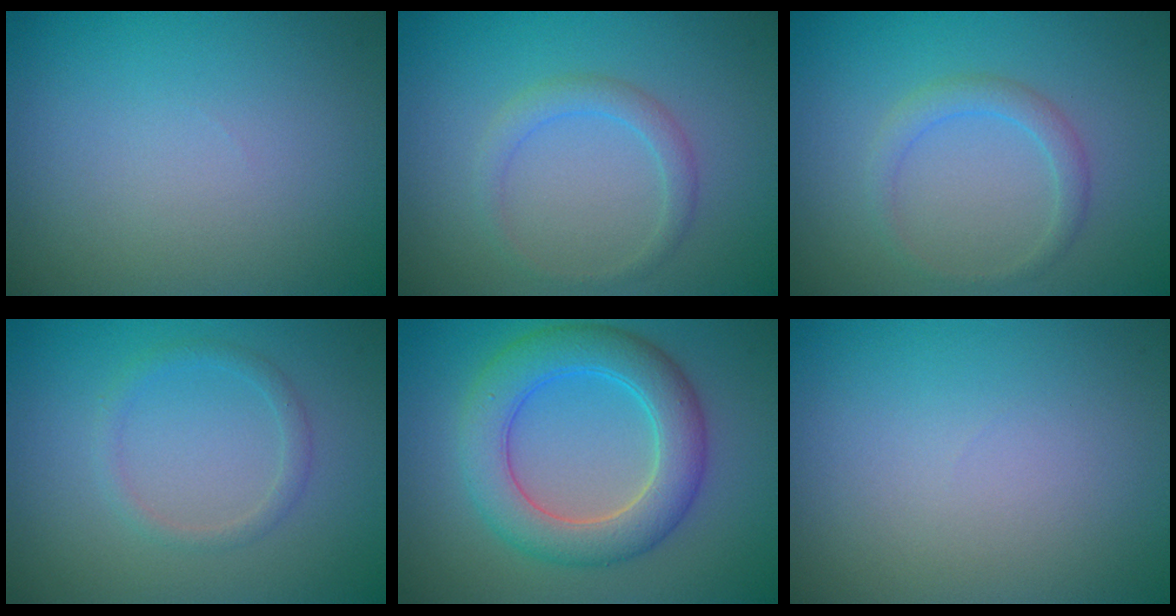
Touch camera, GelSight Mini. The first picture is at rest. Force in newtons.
{"total": 1.8, "press": 1.8, "slide": 0.0}
{"total": 1.8, "press": 1.8, "slide": 0.0}
{"total": 1.3, "press": 1.3, "slide": 0.1}
{"total": 6.1, "press": 6.1, "slide": 0.2}
{"total": 0.0}